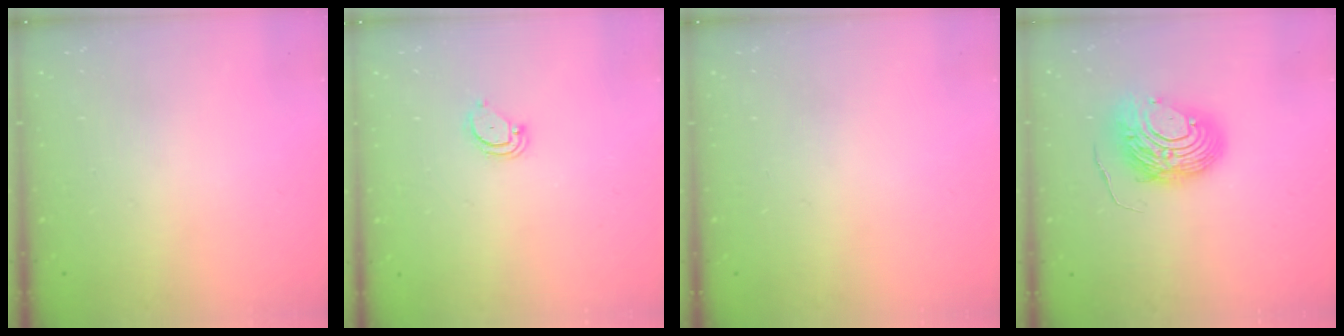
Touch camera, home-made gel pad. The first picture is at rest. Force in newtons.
{"total": 2.4, "press": 2.4, "slide": 0.2}
{"total": 0.0}
{"total": 10.4, "press": 10.3, "slide": 1.1}